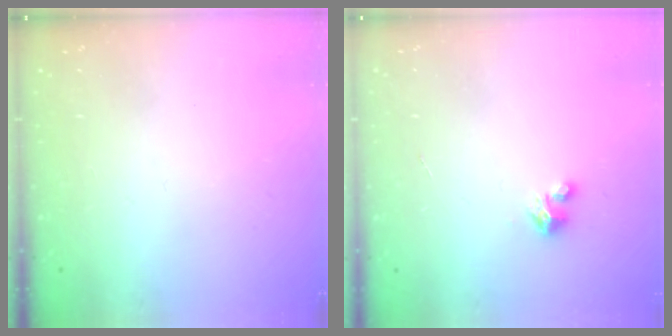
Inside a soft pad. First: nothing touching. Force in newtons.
{"total": 4.0, "press": 4.0, "slide": 0.3}